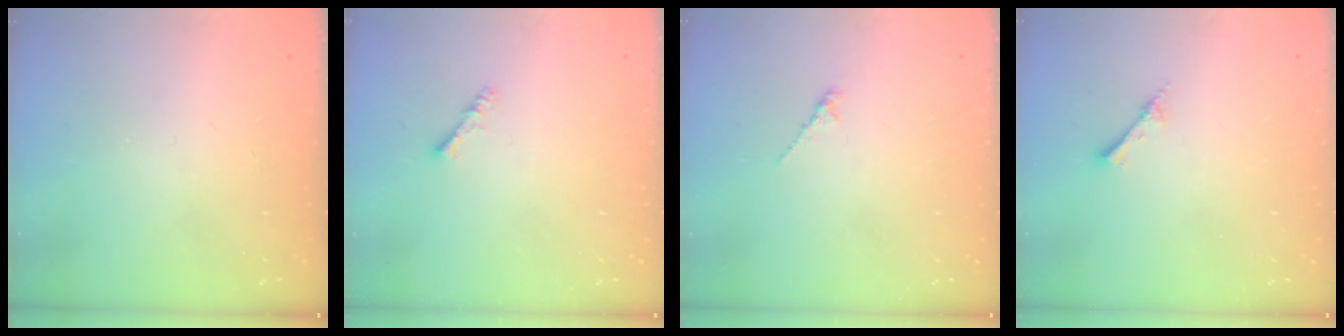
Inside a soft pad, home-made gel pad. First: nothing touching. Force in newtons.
{"total": 2.3, "press": 2.3, "slide": 0.4}
{"total": 1.6, "press": 1.5, "slide": 0.5}
{"total": 2.0, "press": 2.0, "slide": 0.2}